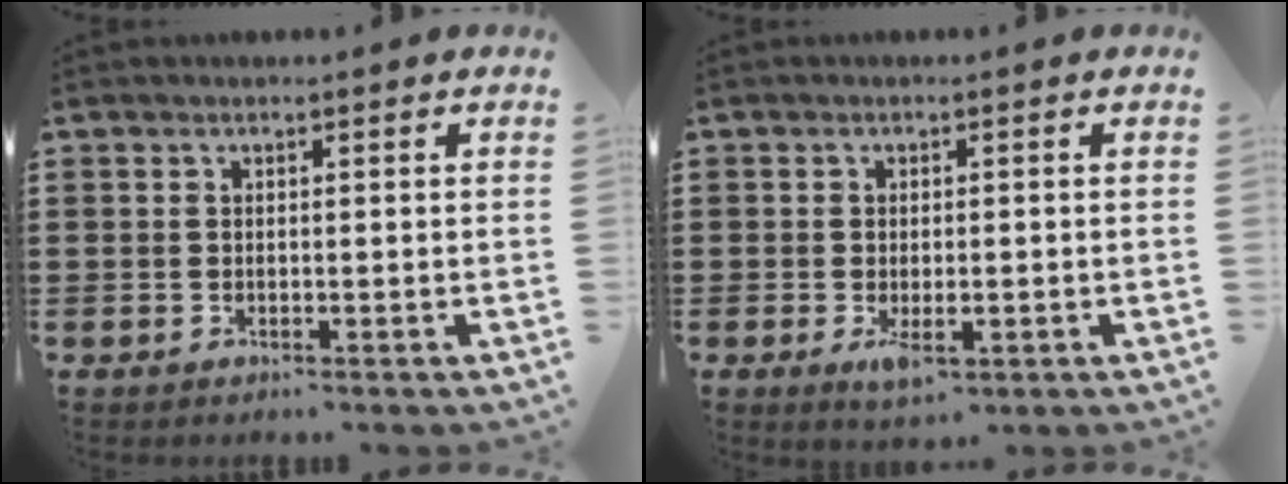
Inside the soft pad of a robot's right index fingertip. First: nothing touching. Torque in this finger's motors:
{"motor_torque": [0.09, 0.02, 0.16, 0.05]}